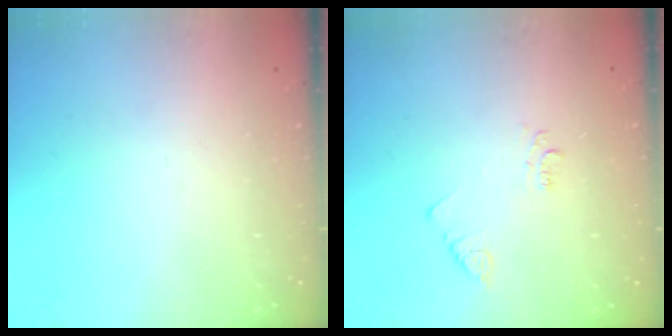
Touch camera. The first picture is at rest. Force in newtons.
{"total": 3.3, "press": 3.3, "slide": 0.4}